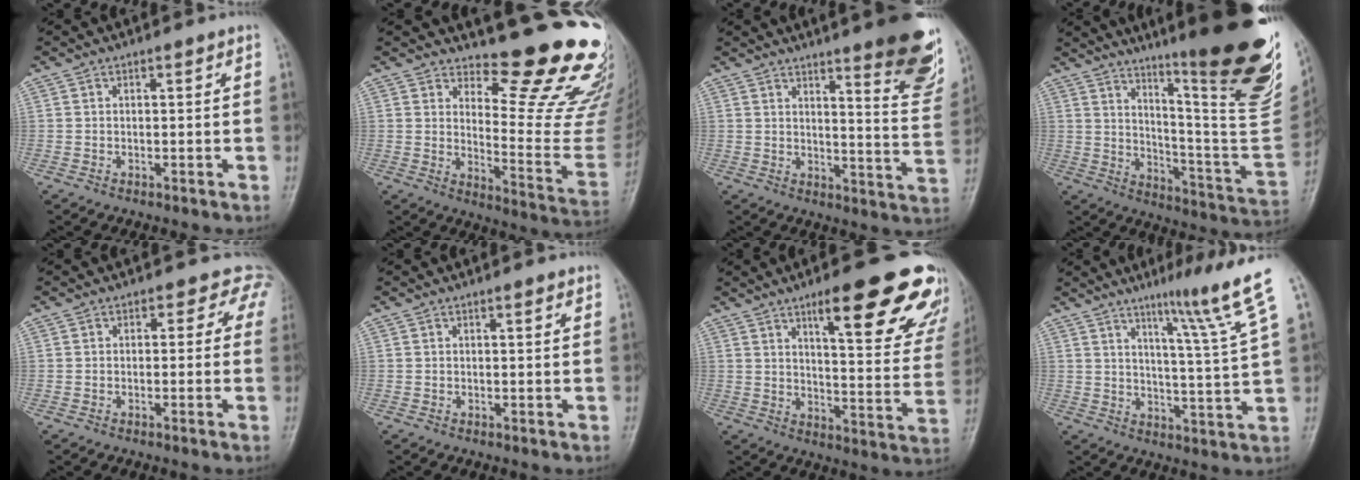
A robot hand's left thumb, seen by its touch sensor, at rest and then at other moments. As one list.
[{"total": 17.8, "force": [14.9, 3.5, 9.2], "torque": [-0.077, -0.179, 0.193]}, {"total": 16.8, "force": [11.2, 3.2, 12.2], "torque": [-0.118, -0.079, 0.143]}, {"total": 29.9, "force": [17.0, 4.6, 24.2], "torque": [-0.283, -0.086, 0.253]}, {"total": 3.6, "force": [1.9, 3.0, 0.6], "torque": [0.030, -0.004, -0.008]}, {"total": 1.3, "force": [0.9, 0.4, 0.8], "torque": [-0.011, -0.003, 0.010]}, {"total": 23.6, "force": [14.2, 6.1, 17.8], "torque": [-0.189, -0.055, 0.188]}, {"total": 12.0, "force": [7.3, -1.8, 9.3], "torque": [-0.132, -0.051, 0.111]}]